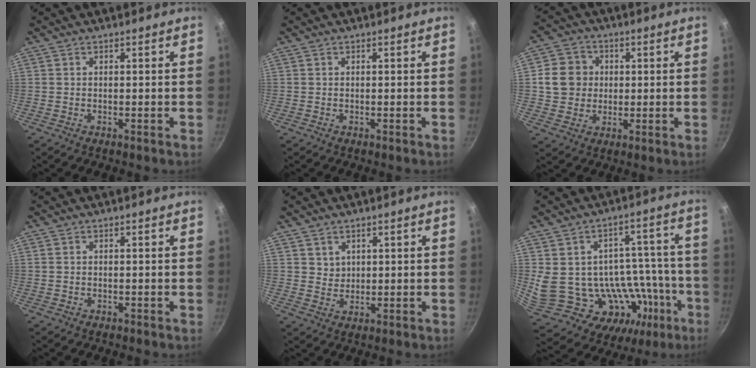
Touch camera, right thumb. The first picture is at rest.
{"total": 0.0}
{"total": 8.4, "force": [1.0, 7.7, 3.1], "torque": [-0.023, 0.010, 0.013]}
{"total": 0.0}
{"total": 2.5, "force": [1.3, 2.1, 0.5], "torque": [0.008, -0.003, 0.026]}
{"total": 25.4, "force": [-6.2, 17.9, 17.0], "torque": [-0.232, 0.038, -0.051]}